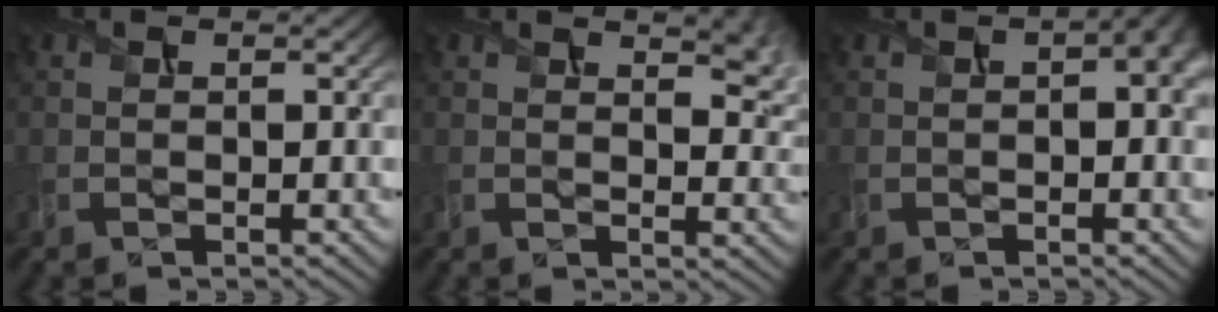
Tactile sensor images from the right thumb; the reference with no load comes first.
{"total": 6.5, "force": [3.6, 2.7, 4.7], "torque": [-0.072, -0.001, 0.065]}
{"total": 5.0, "force": [0.6, 2.0, 4.6], "torque": [-0.069, 0.003, 0.011]}